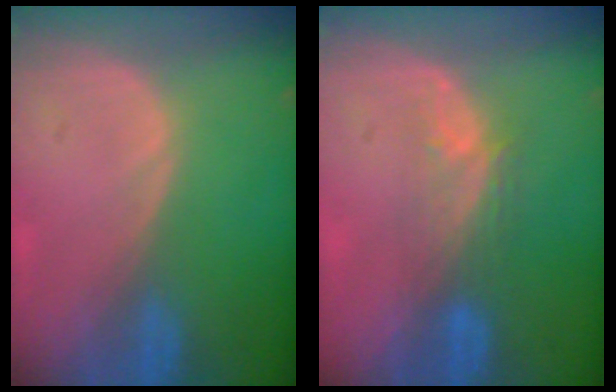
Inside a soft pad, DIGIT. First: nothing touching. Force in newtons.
{"total": 4.0, "press": 3.7, "slide": 1.6}